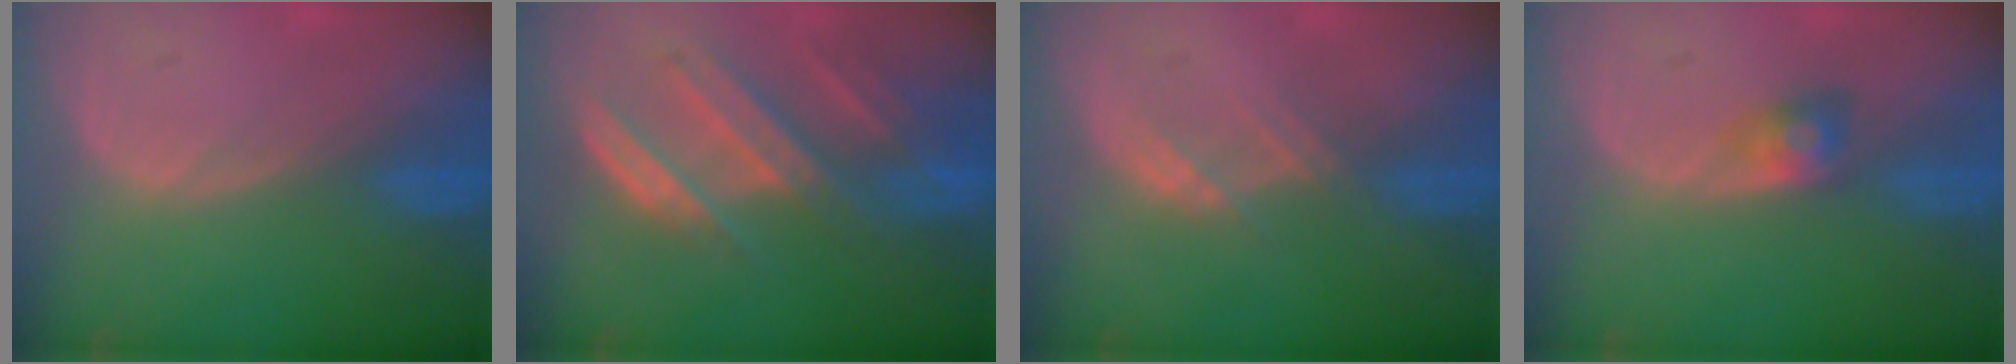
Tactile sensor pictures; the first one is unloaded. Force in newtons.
{"total": 9.2, "press": 8.2, "slide": 4.1}
{"total": 2.3, "press": 2.3, "slide": 0.2}
{"total": 2.6, "press": 2.6, "slide": 0.1}